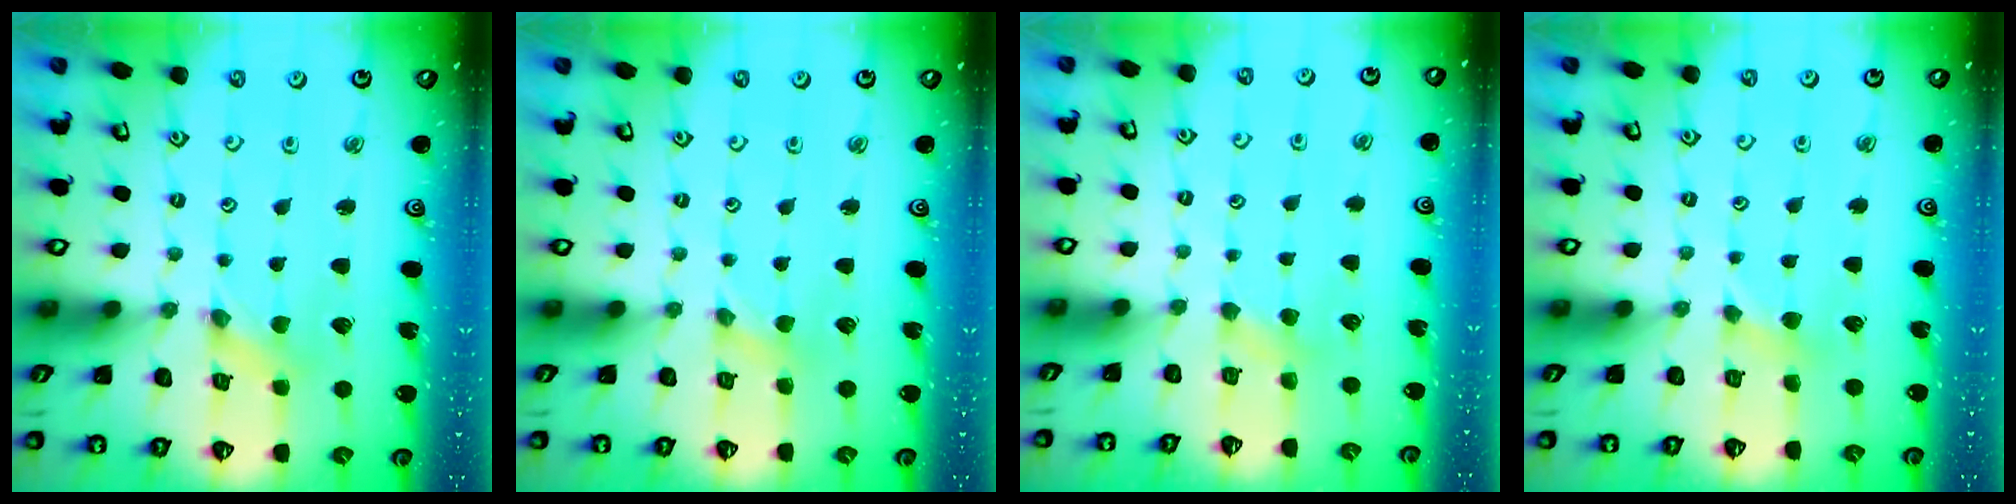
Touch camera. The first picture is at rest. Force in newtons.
{"total": 0.8, "press": 0.7, "slide": 0.3}
{"total": 2.9, "press": 2.9, "slide": 0.5}
{"total": 2.3, "press": 2.3, "slide": 0.4}